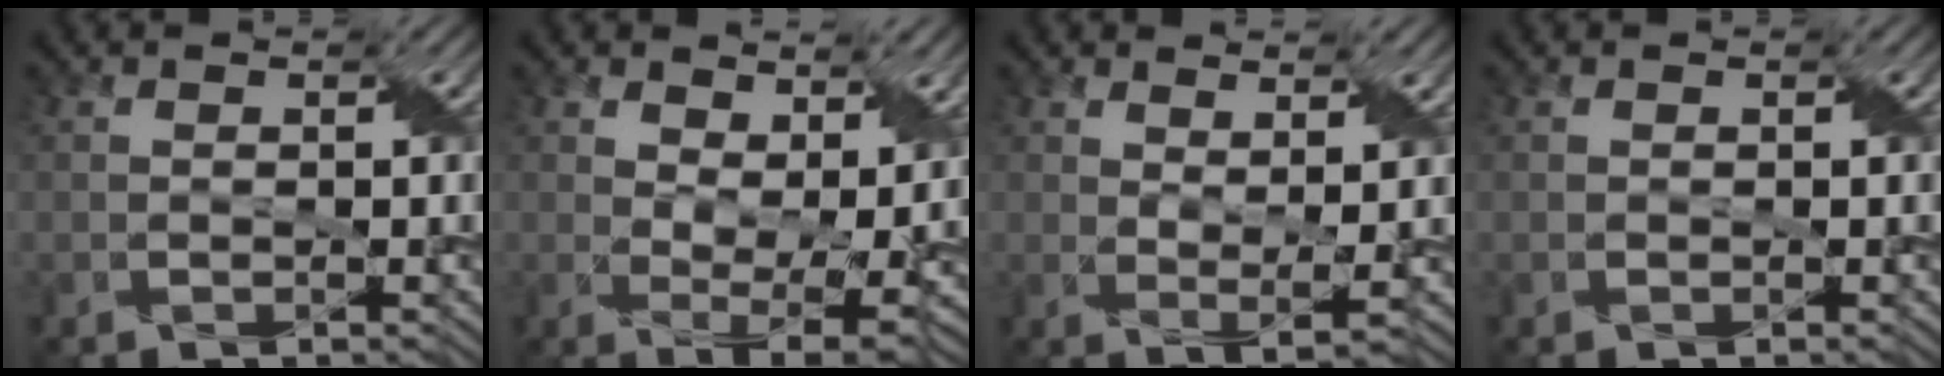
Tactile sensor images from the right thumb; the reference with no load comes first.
{"total": 6.4, "force": [2.8, 2.8, 5.0], "torque": [-0.100, -0.008, 0.053]}
{"total": 3.3, "force": [2.1, 0.6, 2.5], "torque": [-0.059, -0.005, 0.042]}
{"total": 0.0}